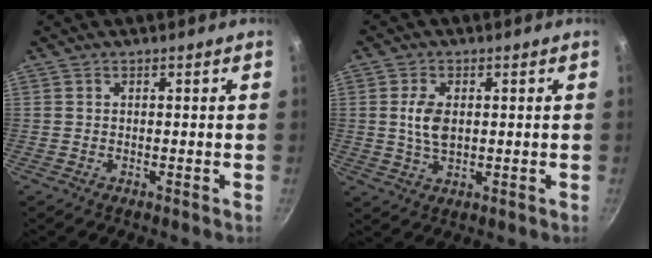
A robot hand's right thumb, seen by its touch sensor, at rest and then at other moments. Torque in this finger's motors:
{"motor_torque": [1.01, 1.18, 1.28, -0.21, 0.26]}